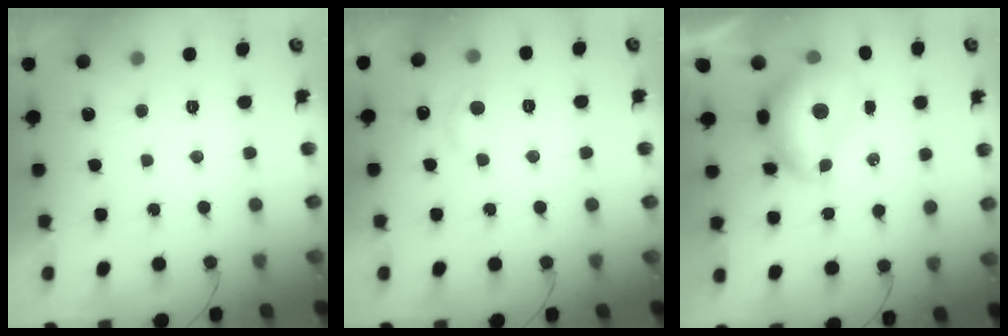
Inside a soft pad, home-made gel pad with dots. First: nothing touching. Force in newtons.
{"total": 4.9, "press": 4.8, "slide": 0.6}
{"total": 8.1, "press": 8.0, "slide": 1.0}